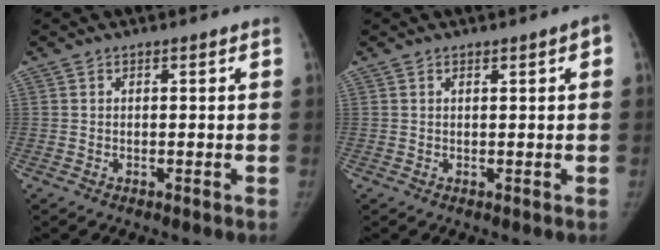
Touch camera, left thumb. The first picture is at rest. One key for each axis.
{"total": 1.4, "fx": 0.5, "fy": 0.3, "fz": 1.3, "tx": -0.015, "ty": 0.003, "tz": 0.006}